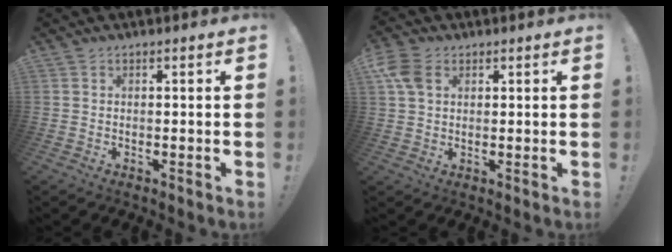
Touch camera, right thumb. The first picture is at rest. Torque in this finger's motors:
{"motor_torque": [0.91, 1.17, 0.19, 0.04, 0.02]}